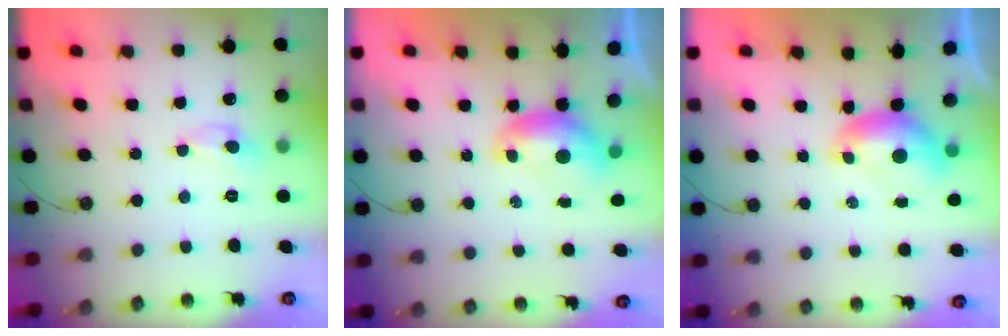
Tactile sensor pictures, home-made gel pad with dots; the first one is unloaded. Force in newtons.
{"total": 1.1, "press": 1.0, "slide": 0.3}
{"total": 0.7, "press": 0.4, "slide": 0.6}